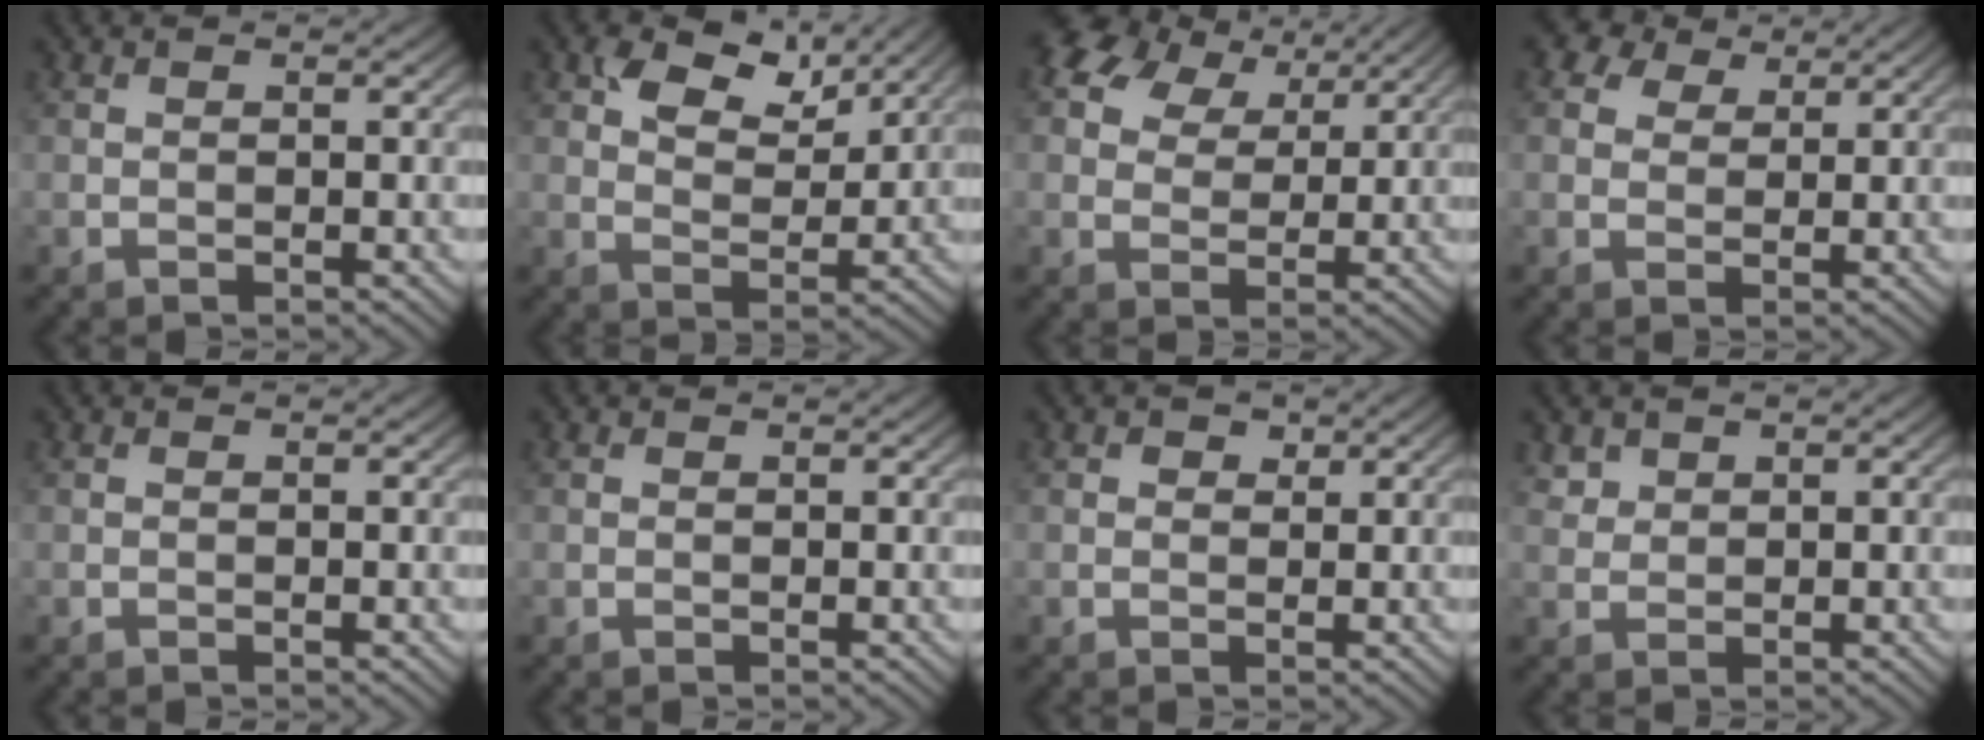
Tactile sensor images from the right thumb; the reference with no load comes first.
{"total": 7.2, "force": [4.2, 3.9, 4.3], "torque": [-0.078, -0.006, 0.074]}
{"total": 8.2, "force": [5.0, 5.0, 4.2], "torque": [-0.082, 0.013, 0.089]}
{"total": 4.7, "force": [3.2, 2.9, 2.0], "torque": [-0.043, 0.001, 0.063]}
{"total": 0.0}
{"total": 0.0}
{"total": 1.2, "force": [0.8, 0.9, 0.4], "torque": [-0.007, 0.000, 0.011]}
{"total": 1.8, "force": [1.2, 1.2, 0.4], "torque": [-0.014, -0.003, 0.029]}